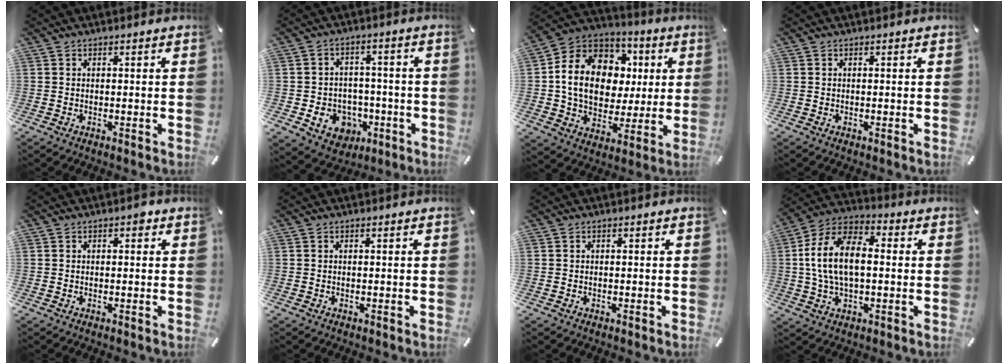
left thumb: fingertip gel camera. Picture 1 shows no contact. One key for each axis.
{"total": 8.6, "fx": -1.8, "fy": 8.0, "fz": 2.6, "tx": -0.036, "ty": 0.011, "tz": -0.023}
{"total": 16.3, "fx": 1.5, "fy": 13.3, "fz": 9.2, "tx": -0.185, "ty": 0.006, "tz": 0.034}
{"total": 0.0}
{"total": 1.4, "fx": 0.4, "fy": 0.9, "fz": 1.1, "tx": -0.006, "ty": 0.000, "tz": 0.002}
{"total": 0.0}
{"total": 0.0}
{"total": 13.1, "fx": 0.6, "fy": 7.8, "fz": 10.5, "tx": -0.227, "ty": 0.010, "tz": 0.009}